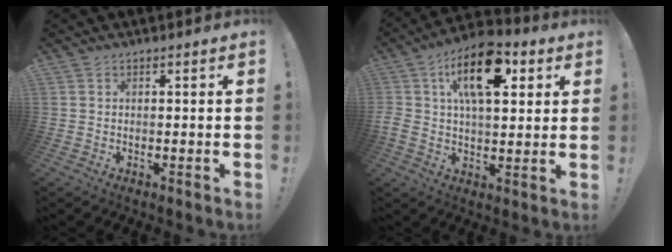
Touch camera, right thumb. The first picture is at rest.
{"total": 17.7, "force": [6.6, 9.0, 13.8], "torque": [-0.215, -0.012, 0.112]}